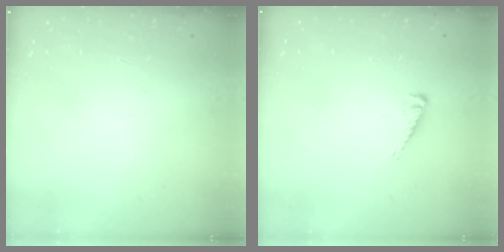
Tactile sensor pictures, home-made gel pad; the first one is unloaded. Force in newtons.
{"total": 4.4, "press": 4.4, "slide": 0.4}